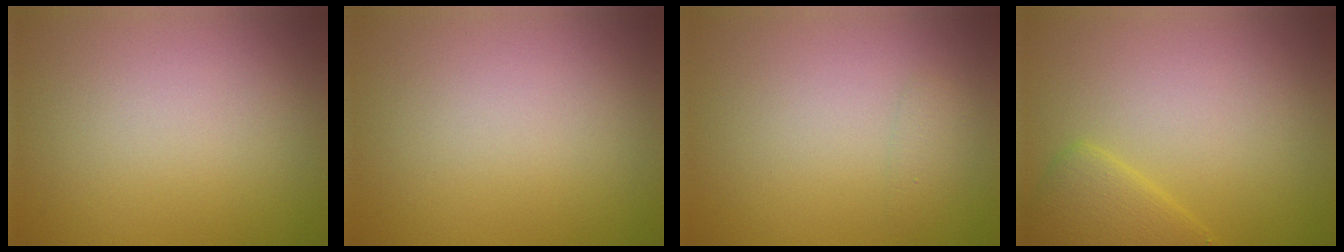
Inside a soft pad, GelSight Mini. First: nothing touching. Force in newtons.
{"total": 0.0}
{"total": 0.9, "press": 0.9, "slide": 0.1}
{"total": 2.8, "press": 2.8, "slide": 0.2}